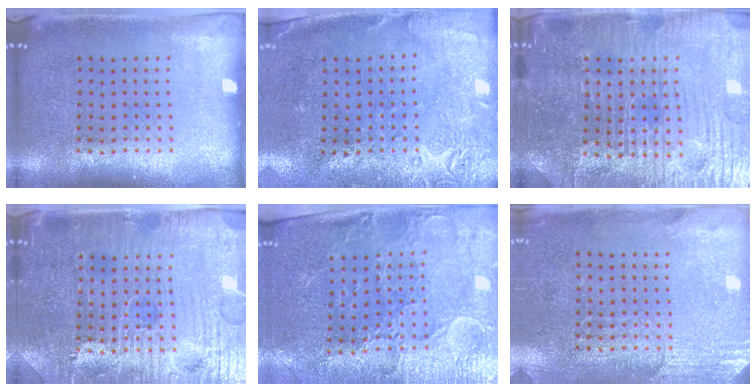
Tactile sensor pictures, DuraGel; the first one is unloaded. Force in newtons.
{"total": 2.8, "press": 2.2, "slide": 1.7}
{"total": 5.2, "press": 5.0, "slide": 1.4}
{"total": 5.0, "press": 4.8, "slide": 1.6}
{"total": 3.4, "press": 3.3, "slide": 1.0}
{"total": 2.7, "press": 2.4, "slide": 1.3}